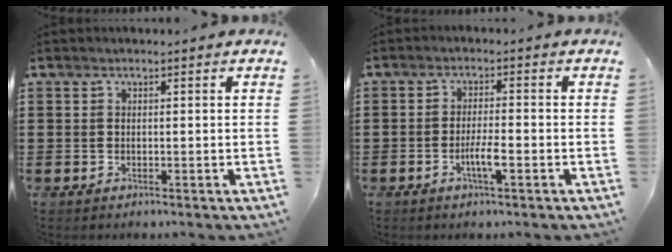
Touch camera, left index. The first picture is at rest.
{"total": 3.6, "force": [-1.4, 0.6, 3.3], "torque": [-0.063, 0.000, -0.027]}